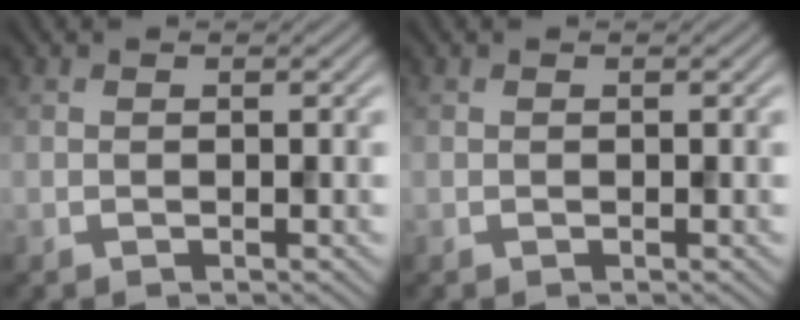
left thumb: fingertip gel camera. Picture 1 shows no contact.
{"total": 0.0}